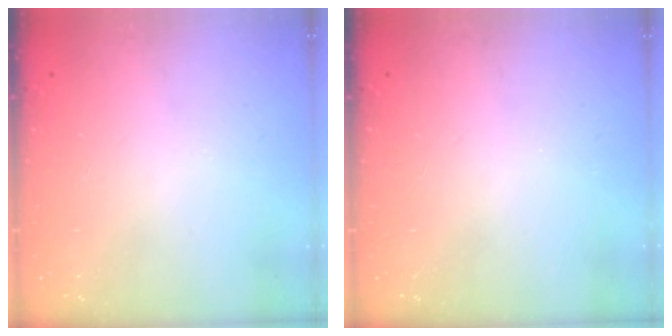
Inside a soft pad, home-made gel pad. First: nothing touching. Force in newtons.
{"total": 0.0}